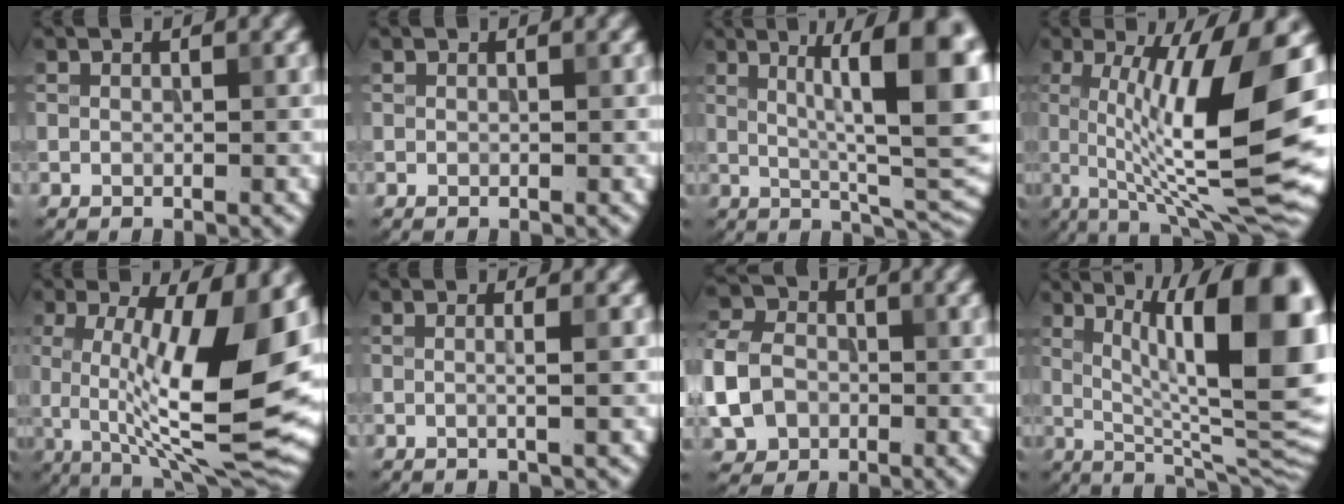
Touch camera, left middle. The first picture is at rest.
{"total": 0.0}
{"total": 12.3, "force": [2.8, 3.4, 11.4], "torque": [-0.153, 0.006, 0.043]}
{"total": 13.3, "force": [1.1, 3.1, 12.9], "torque": [-0.199, -0.004, 0.021]}
{"total": 13.0, "force": [0.9, 3.9, 12.4], "torque": [-0.198, -0.015, 0.017]}
{"total": 2.1, "force": [0.2, 0.9, 1.9], "torque": [-0.015, -0.004, -0.021]}
{"total": 6.7, "force": [-1.6, 5.4, 3.6], "torque": [-0.093, 0.000, -0.047]}
{"total": 15.6, "force": [3.7, 4.6, 14.5], "torque": [-0.180, 0.004, 0.059]}